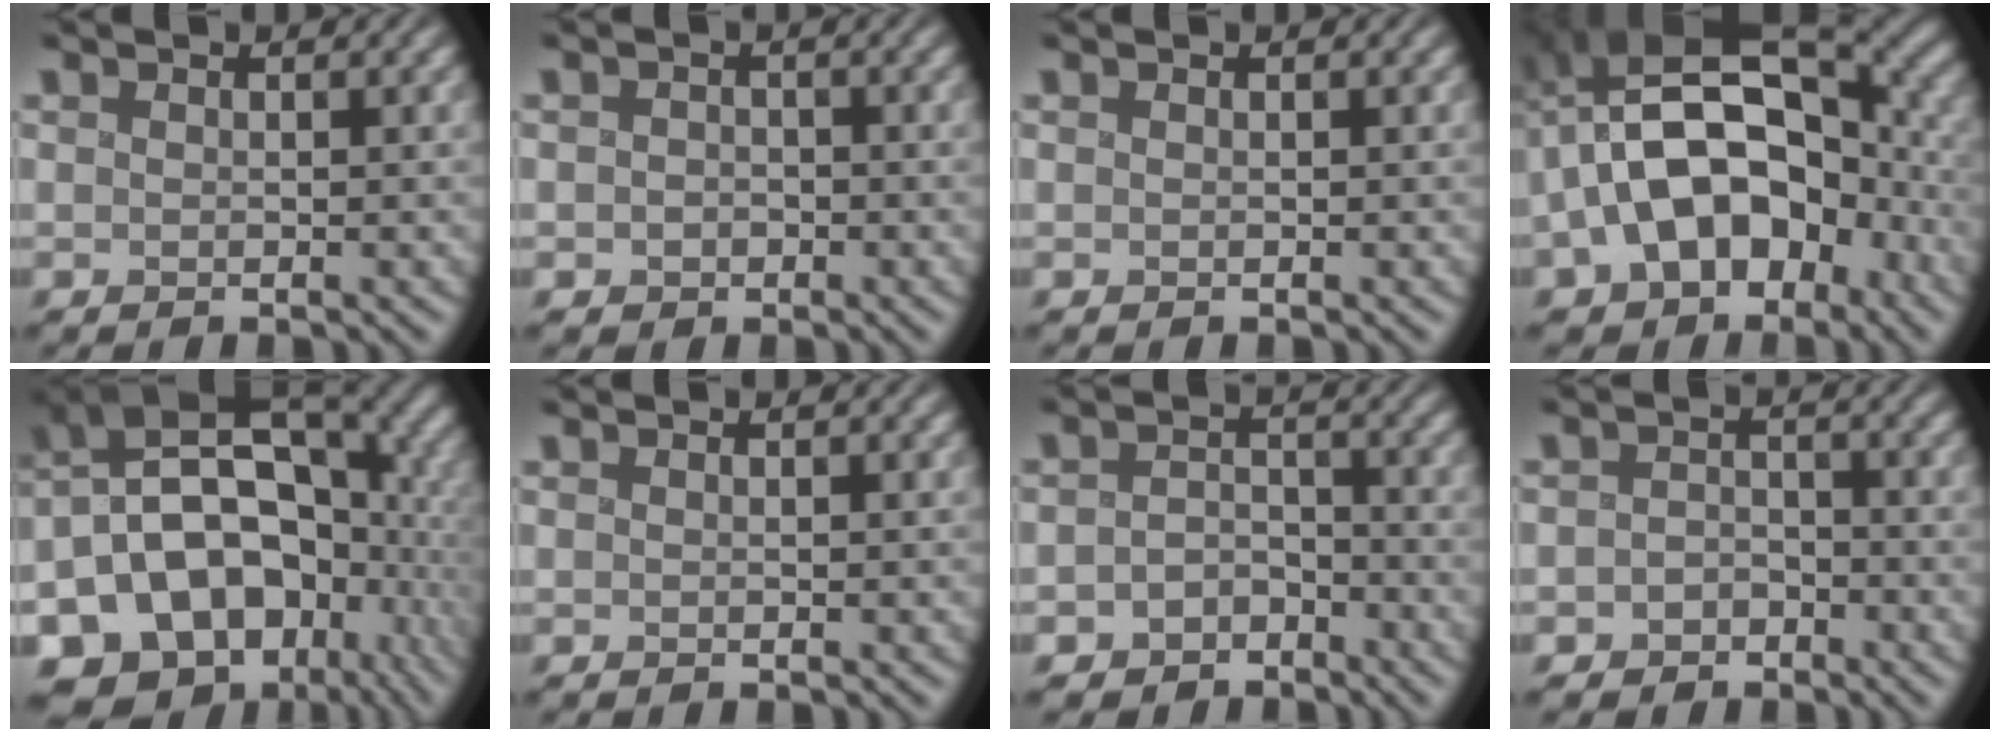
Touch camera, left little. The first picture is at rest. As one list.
[{"total": 1.3, "force": [-0.8, 1.0, 0.1], "torque": [0.002, -0.003, -0.014]}, {"total": 0.0}, {"total": 15.4, "force": [-2.7, 10.0, 11.5], "torque": [-0.180, 0.006, -0.039]}, {"total": 18.2, "force": [-5.5, 12.3, 12.2], "torque": [-0.200, 0.006, -0.071]}, {"total": 0.0}, {"total": 3.1, "force": [-2.5, 1.7, 0.5], "torque": [0.003, 0.000, -0.051]}, {"total": 2.2, "force": [-1.7, 1.3, 0.4], "torque": [0.007, -0.003, -0.035]}]